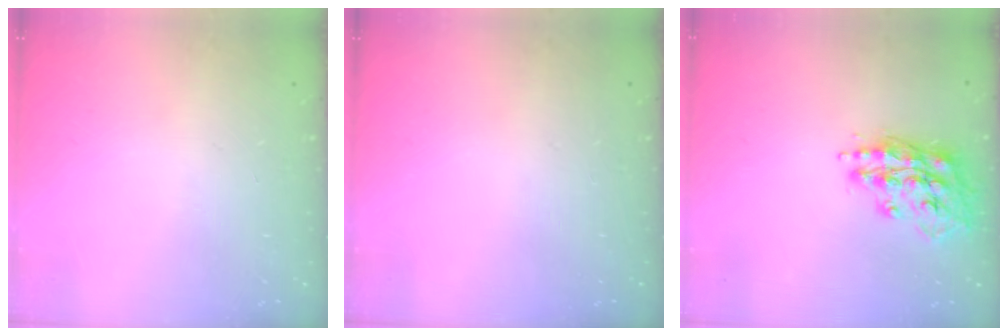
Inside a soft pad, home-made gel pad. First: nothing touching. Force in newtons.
{"total": 0.0}
{"total": 15.5, "press": 15.5, "slide": 1.4}